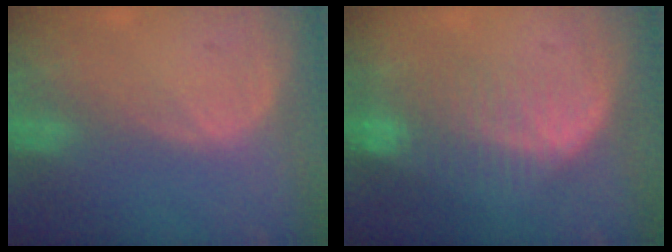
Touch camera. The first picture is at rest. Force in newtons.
{"total": 7.3, "press": 6.7, "slide": 2.9}